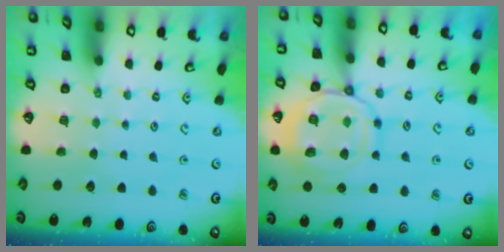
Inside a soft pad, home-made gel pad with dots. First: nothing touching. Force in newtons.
{"total": 14.7, "press": 14.6, "slide": 1.4}